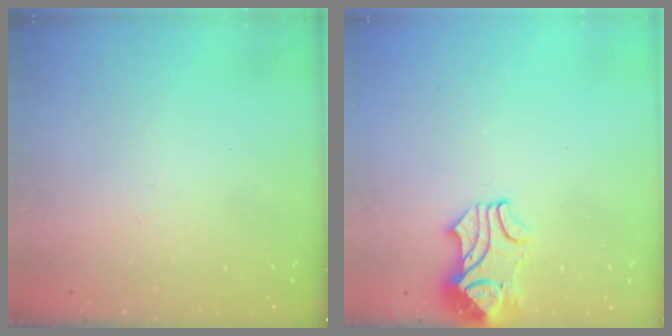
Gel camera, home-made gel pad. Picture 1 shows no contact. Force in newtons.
{"total": 2.5, "press": 2.3, "slide": 1.0}